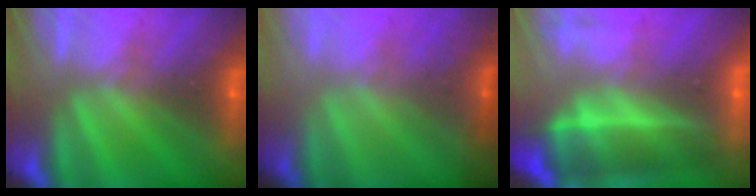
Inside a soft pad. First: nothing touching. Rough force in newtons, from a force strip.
{"total": 1.4}
{"total": 7.5}